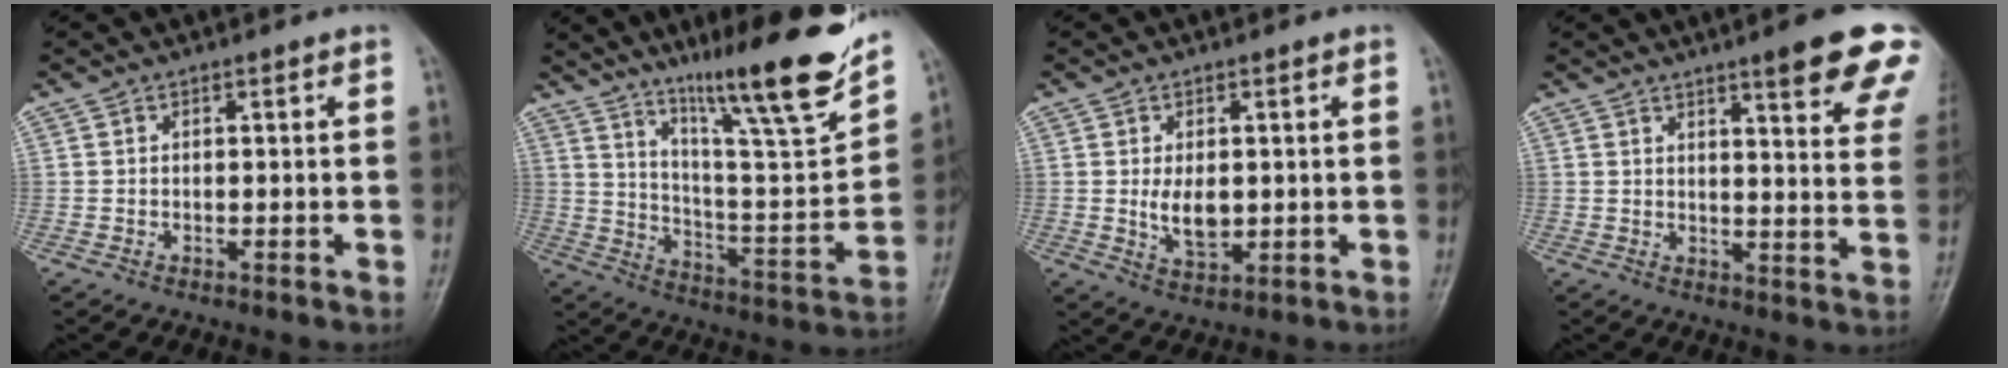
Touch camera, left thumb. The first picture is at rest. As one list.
[{"total": 21.4, "force": [14.9, 2.3, 15.2], "torque": [-0.203, -0.078, 0.248]}, {"total": 5.5, "force": [0.2, 3.3, 4.4], "torque": [-0.065, -0.011, 0.013]}, {"total": 15.4, "force": [10.3, 2.5, 11.2], "torque": [-0.112, -0.045, 0.117]}]